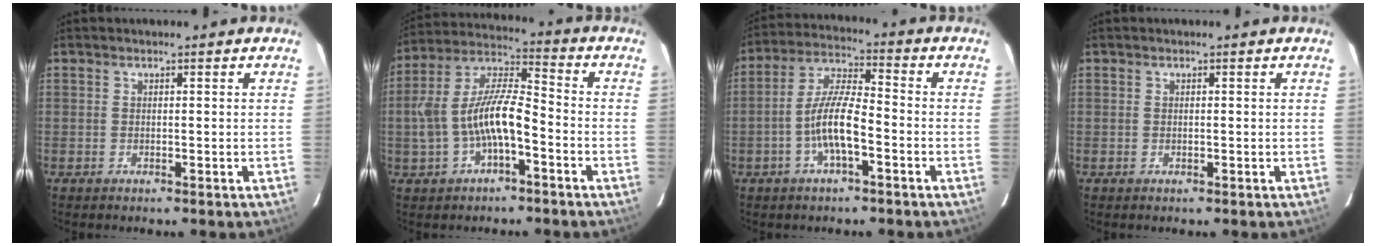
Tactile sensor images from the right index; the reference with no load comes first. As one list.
[{"total": 13.0, "force": [-3.5, 4.8, 11.5], "torque": [-0.239, 0.011, -0.059]}, {"total": 9.1, "force": [-3.4, 2.3, 8.1], "torque": [-0.168, 0.006, -0.063]}, {"total": 0.0}]